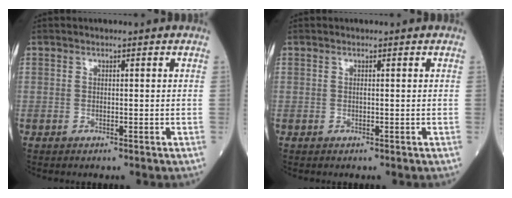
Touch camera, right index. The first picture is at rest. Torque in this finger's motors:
{"motor_torque": [0.23, 0.10, 0.07, 0.02]}